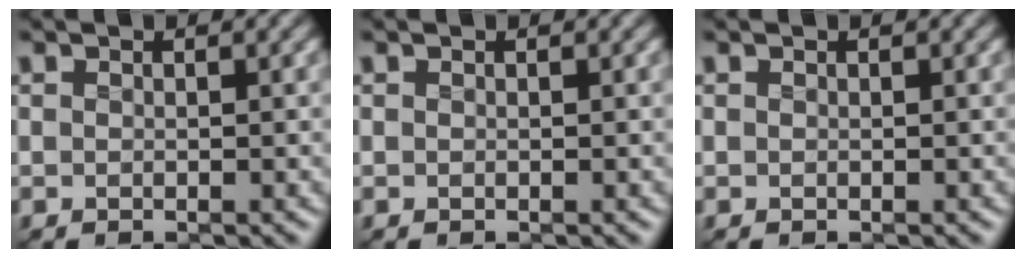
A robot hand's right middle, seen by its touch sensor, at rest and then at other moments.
{"total": 0.0}
{"total": 0.0}